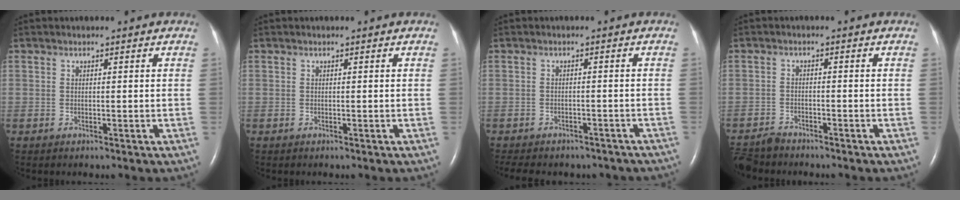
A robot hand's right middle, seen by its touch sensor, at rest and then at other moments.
{"total": 0.0}
{"total": 14.5, "force": [-12.2, 5.9, 5.3], "torque": [-0.113, -0.006, -0.136]}
{"total": 4.8, "force": [-4.6, 1.3, 0.7], "torque": [-0.014, -0.015, -0.086]}